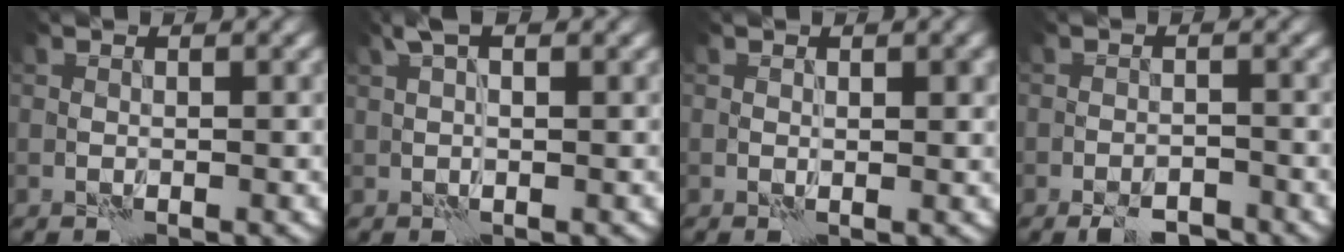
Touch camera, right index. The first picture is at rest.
{"total": 1.8, "force": [1.2, 0.3, 1.4], "torque": [-0.025, 0.004, 0.019]}
{"total": 1.3, "force": [0.5, 0.7, 1.0], "torque": [-0.008, -0.005, 0.009]}
{"total": 3.0, "force": [-2.5, 0.9, 1.5], "torque": [-0.017, -0.002, -0.042]}